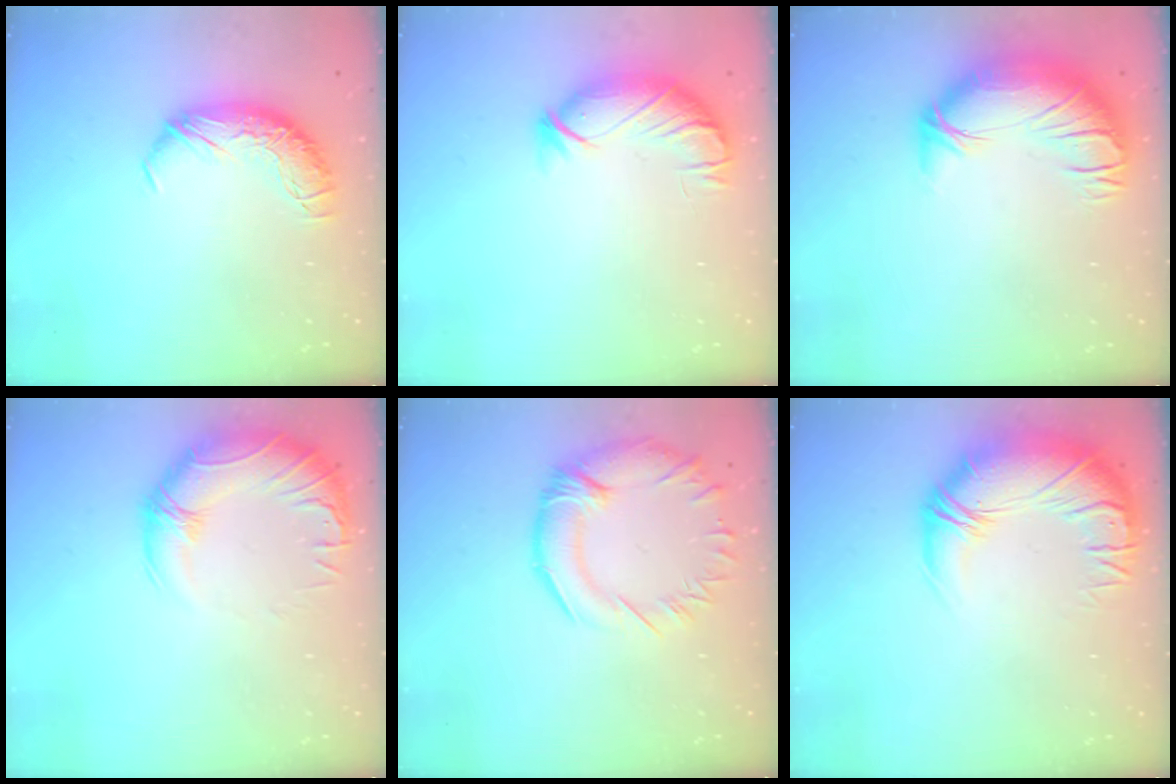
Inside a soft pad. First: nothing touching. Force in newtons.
{"total": 3.9, "press": 3.3, "slide": 2.1}
{"total": 3.7, "press": 1.9, "slide": 3.1}
{"total": 3.3, "press": 0.2, "slide": 3.3}
{"total": 4.5, "press": 3.8, "slide": 2.3}
{"total": 4.8, "press": 3.3, "slide": 3.5}